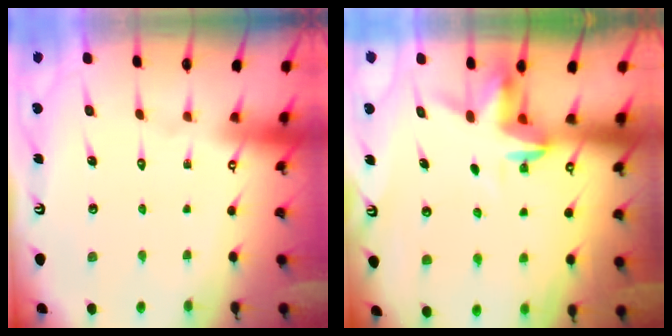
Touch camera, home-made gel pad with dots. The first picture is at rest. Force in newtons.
{"total": 3.5, "press": 3.5, "slide": 0.2}